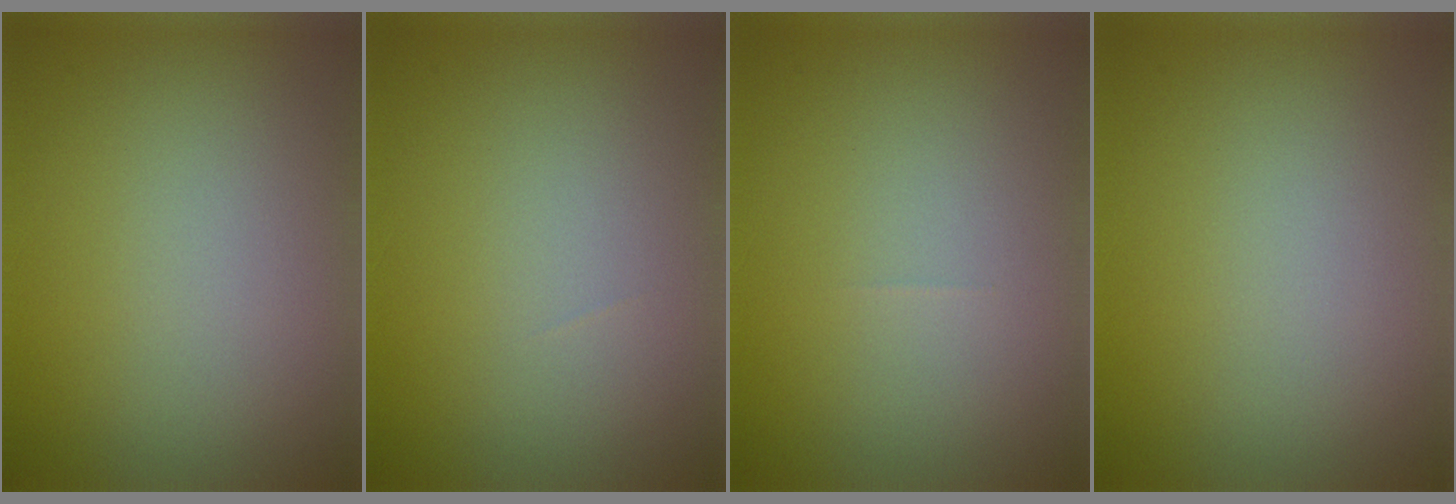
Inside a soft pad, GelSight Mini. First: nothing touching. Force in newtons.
{"total": 0.0}
{"total": 0.0}
{"total": 0.0}